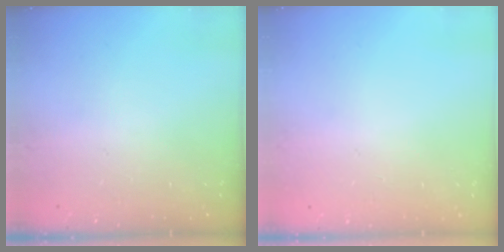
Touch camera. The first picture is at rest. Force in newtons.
{"total": 0.0}